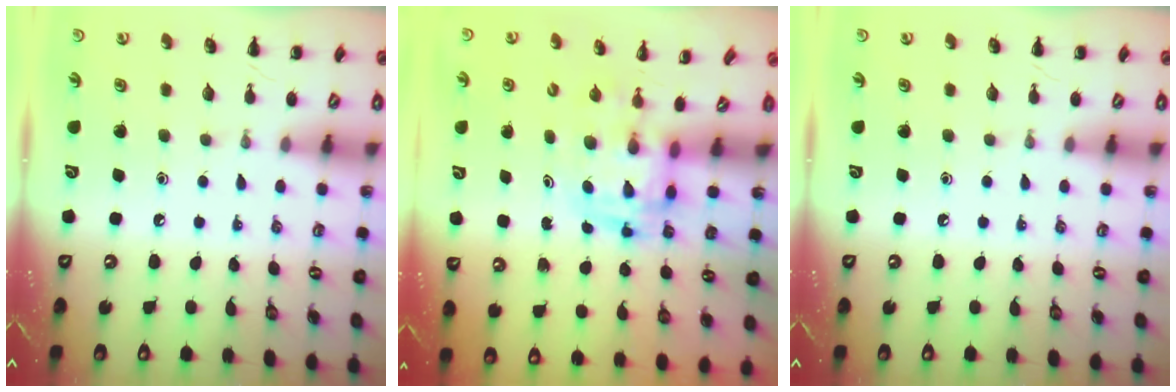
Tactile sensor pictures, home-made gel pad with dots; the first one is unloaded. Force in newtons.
{"total": 2.8, "press": 2.7, "slide": 0.5}
{"total": 0.0}